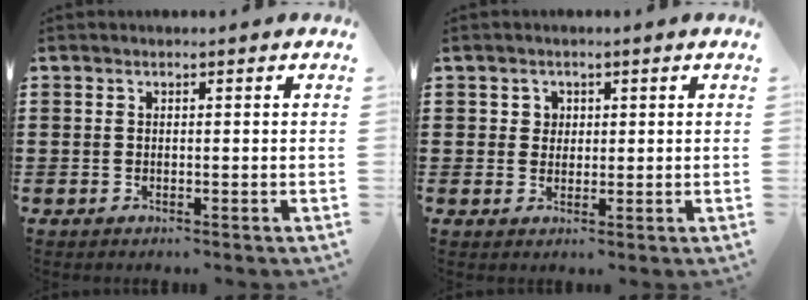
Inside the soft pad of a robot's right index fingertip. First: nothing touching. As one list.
[{"total": 1.9, "force": [0.6, 1.8, 0.2], "torque": [-0.013, 0.009, 0.009]}]